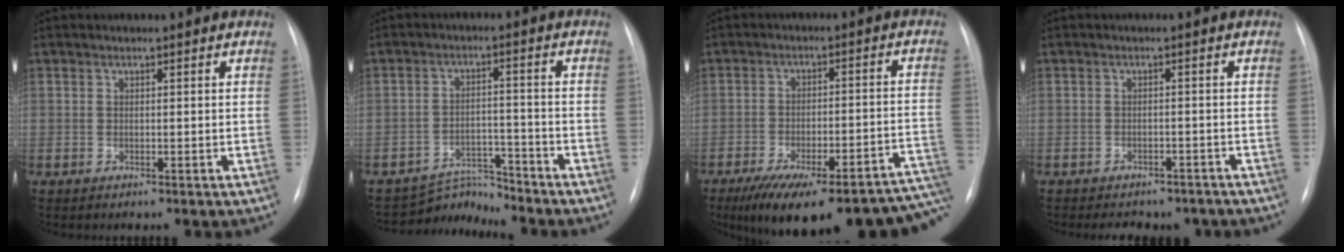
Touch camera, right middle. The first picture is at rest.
{"total": 5.1, "force": [-4.9, 0.1, -1.4], "torque": [0.021, 0.011, -0.077]}
{"total": 23.8, "force": [-16.9, 6.8, 15.3], "torque": [-0.152, 0.022, -0.223]}
{"total": 8.7, "force": [-7.4, 3.8, 2.5], "torque": [-0.032, 0.009, -0.077]}